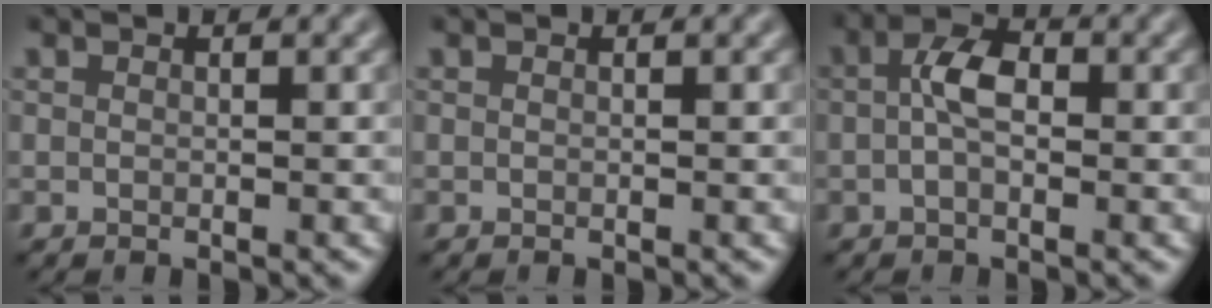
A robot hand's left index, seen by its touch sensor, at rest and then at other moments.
{"total": 0.0}
{"total": 3.1, "force": [-0.1, 1.6, 2.7], "torque": [-0.051, 0.009, -0.009]}